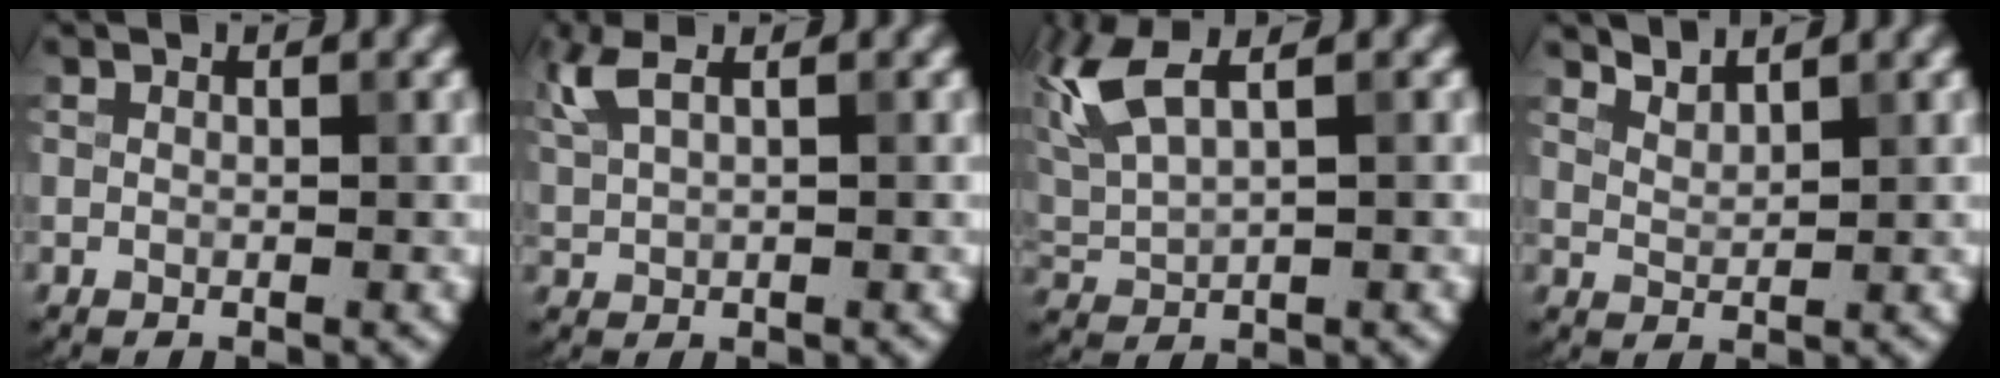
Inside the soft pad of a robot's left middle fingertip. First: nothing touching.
{"total": 3.1, "force": [1.7, 1.1, 2.3], "torque": [-0.063, 0.009, 0.041]}
{"total": 4.7, "force": [2.6, 1.5, 3.6], "torque": [-0.091, 0.014, 0.056]}
{"total": 1.8, "force": [1.8, 0.2, 0.4], "torque": [-0.009, -0.002, 0.038]}